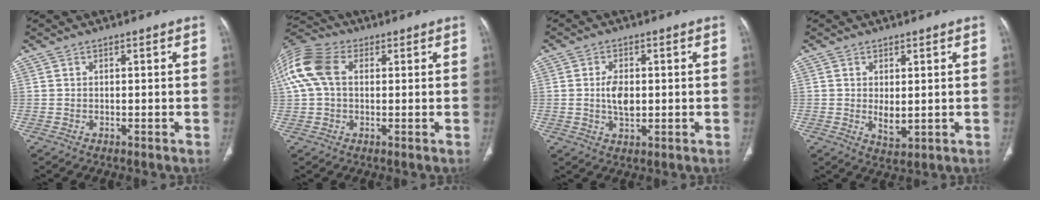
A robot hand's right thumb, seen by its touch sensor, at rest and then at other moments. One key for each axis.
{"total": 13.4, "fx": 2.9, "fy": 9.1, "fz": 9.4, "tx": -0.224, "ty": 0.032, "tz": 0.050}
{"total": 5.0, "fx": 0.1, "fy": 2.8, "fz": 4.1, "tx": -0.073, "ty": -0.003, "tz": 0.002}
{"total": 3.5, "fx": 0.1, "fy": 1.9, "fz": 3.0, "tx": -0.045, "ty": -0.012, "tz": 0.011}